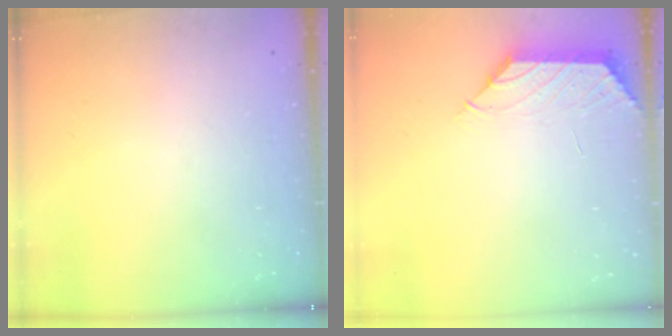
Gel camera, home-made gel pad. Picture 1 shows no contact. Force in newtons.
{"total": 1.0, "press": 0.8, "slide": 0.5}